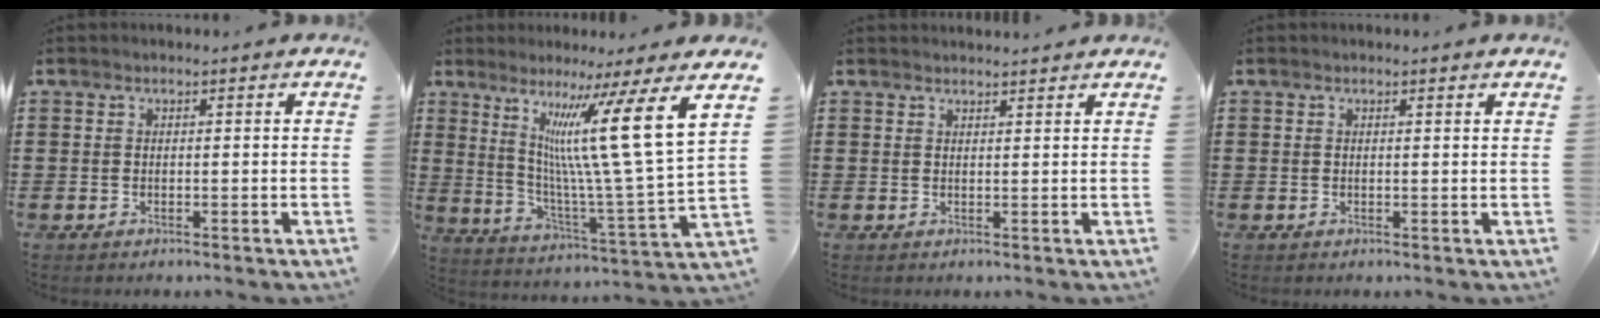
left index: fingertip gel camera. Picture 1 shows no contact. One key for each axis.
{"total": 14.8, "fx": 7.2, "fy": 0.3, "fz": 12.9, "tx": -0.247, "ty": -0.034, "tz": 0.108}
{"total": 1.5, "fx": 1.4, "fy": 0.3, "fz": -0.1, "tx": -0.001, "ty": 0.000, "tz": 0.029}
{"total": 0.6, "fx": 0.4, "fy": 0.0, "fz": 0.4, "tx": -0.001, "ty": -0.004, "tz": 0.007}